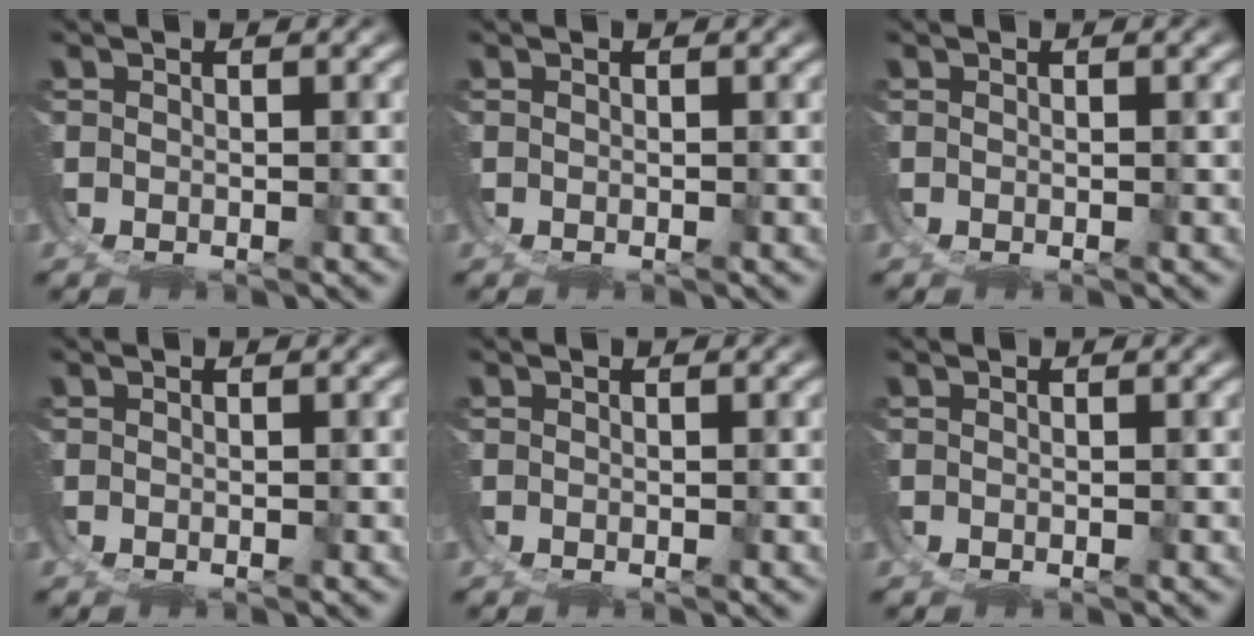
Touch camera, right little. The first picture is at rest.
{"total": 0.0}
{"total": 0.0}
{"total": 0.0}
{"total": 0.0}
{"total": 0.0}